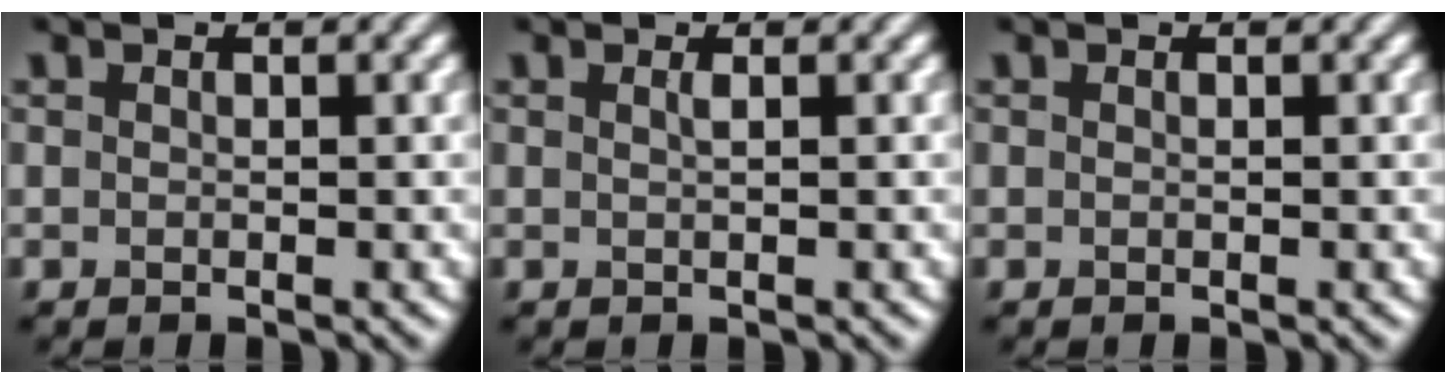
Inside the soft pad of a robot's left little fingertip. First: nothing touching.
{"total": 0.7, "force": [0.2, 0.2, 0.6], "torque": [-0.006, 0.003, 0.001]}
{"total": 0.0}